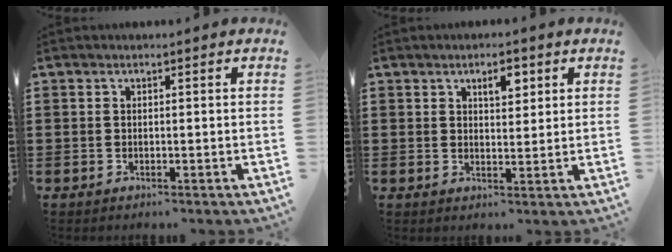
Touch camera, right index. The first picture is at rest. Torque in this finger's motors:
{"motor_torque": [0.06, -0.05, 0.04, 0.02]}